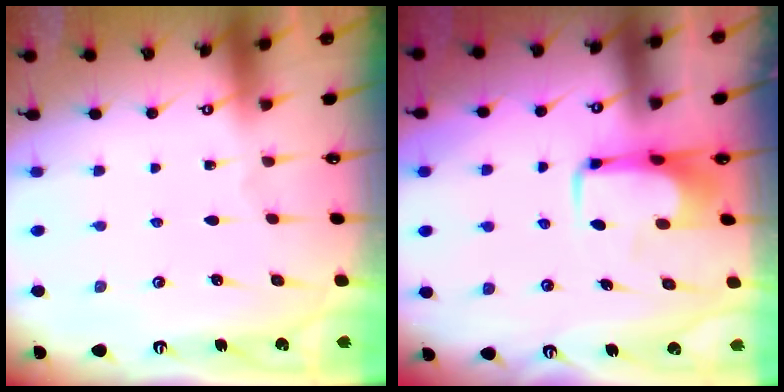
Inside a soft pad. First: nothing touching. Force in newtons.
{"total": 5.7, "press": 5.6, "slide": 1.1}